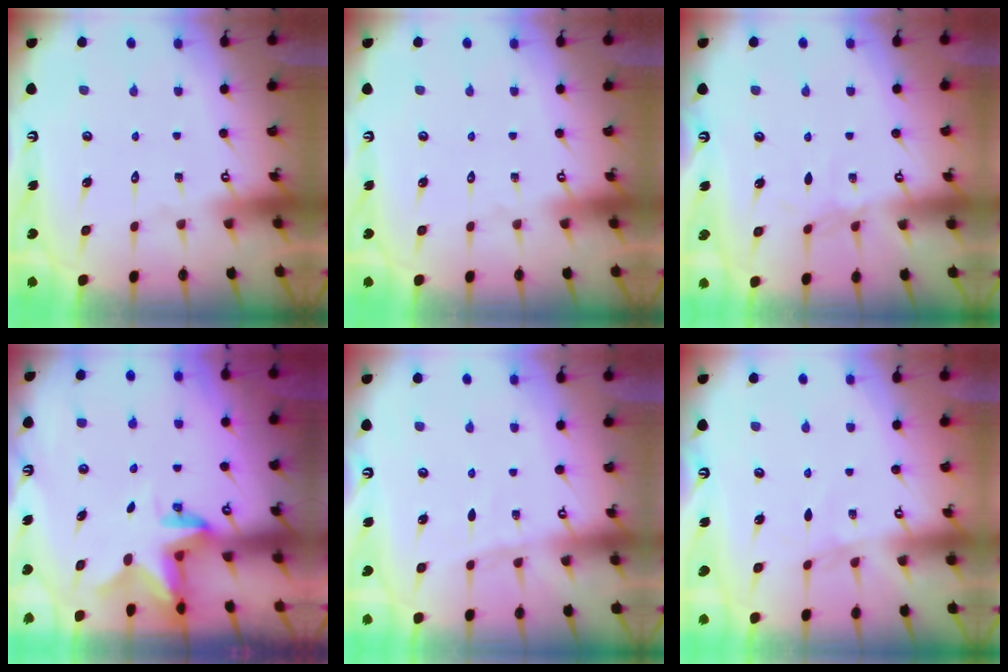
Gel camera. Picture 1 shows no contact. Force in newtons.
{"total": 0.0}
{"total": 2.3, "press": 2.3, "slide": 0.5}
{"total": 2.4, "press": 2.4, "slide": 0.4}
{"total": 4.4, "press": 4.3, "slide": 0.5}
{"total": 1.2, "press": 1.1, "slide": 0.4}